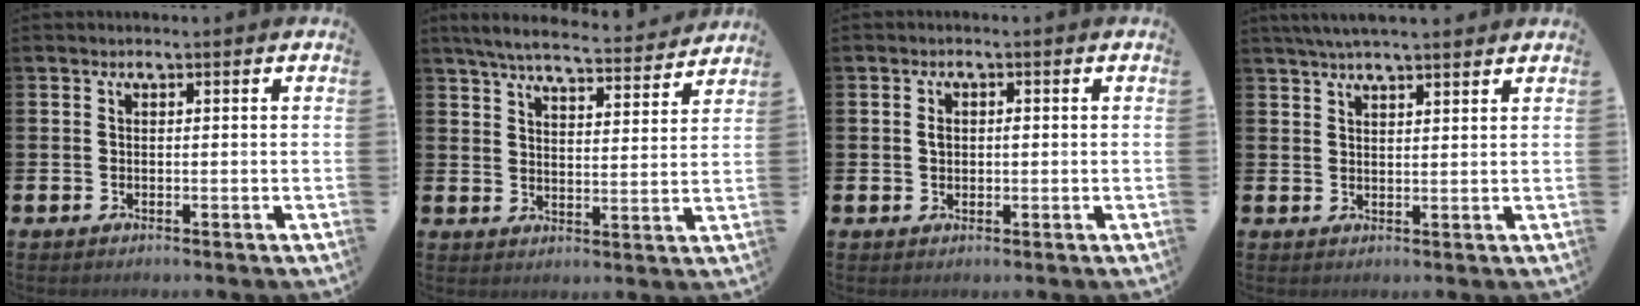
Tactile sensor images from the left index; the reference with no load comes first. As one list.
[{"total": 6.4, "force": [6.1, 0.7, 2.0], "torque": [-0.047, -0.042, 0.103]}, {"total": 1.8, "force": [0.2, 1.2, 1.3], "torque": [-0.006, 0.000, -0.003]}, {"total": 4.1, "force": [3.8, 0.3, 1.5], "torque": [-0.037, -0.007, 0.070]}]